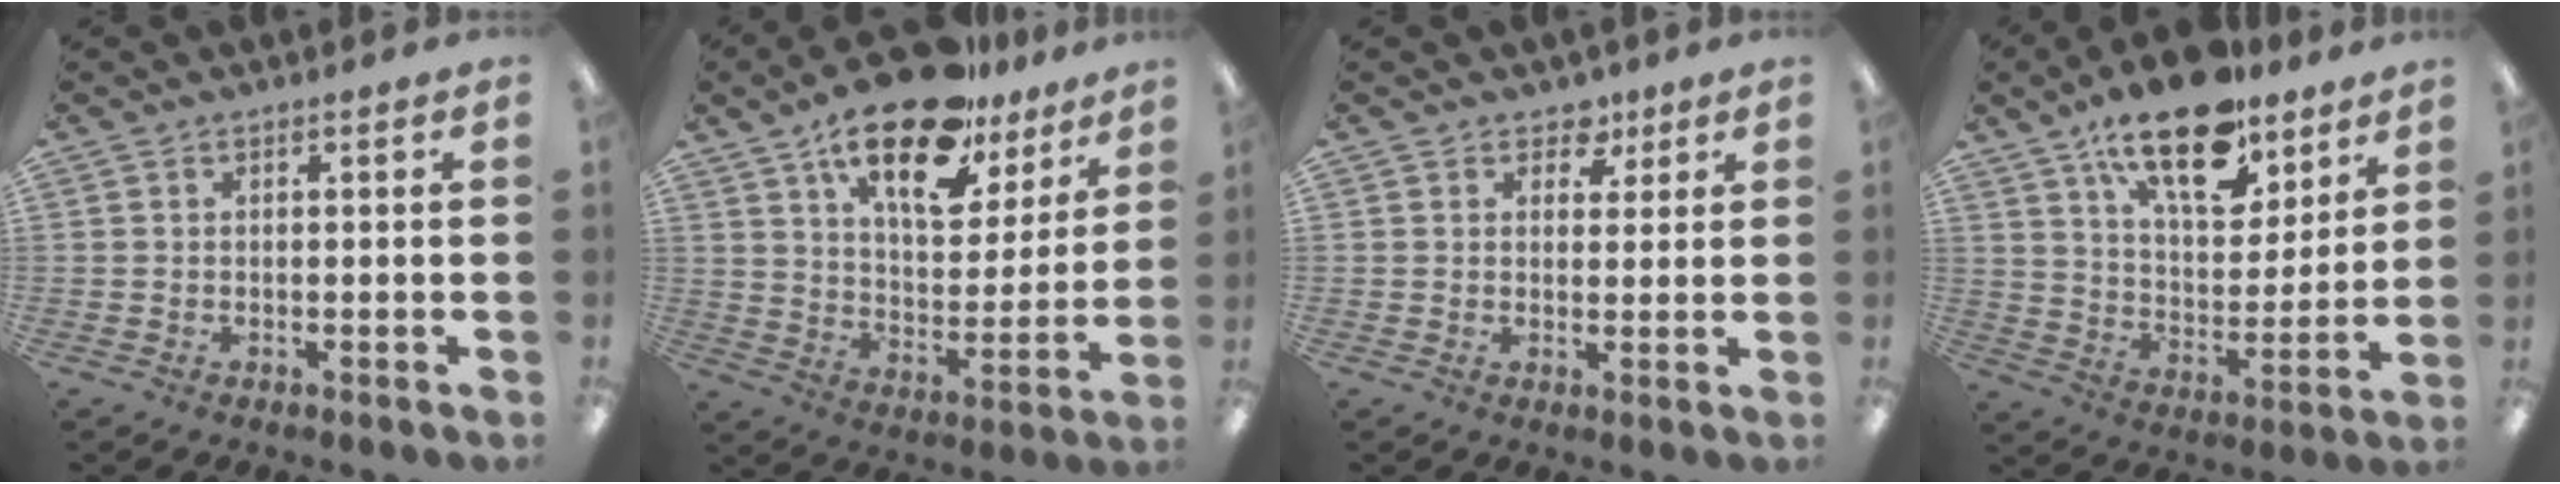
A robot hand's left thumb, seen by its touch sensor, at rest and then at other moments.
{"total": 20.9, "force": [14.0, 8.9, 12.7], "torque": [-0.198, -0.078, 0.239]}
{"total": 4.5, "force": [2.8, 3.1, 1.4], "torque": [-0.005, -0.011, 0.047]}
{"total": 19.4, "force": [13.7, 8.4, 11.0], "torque": [-0.176, -0.075, 0.233]}